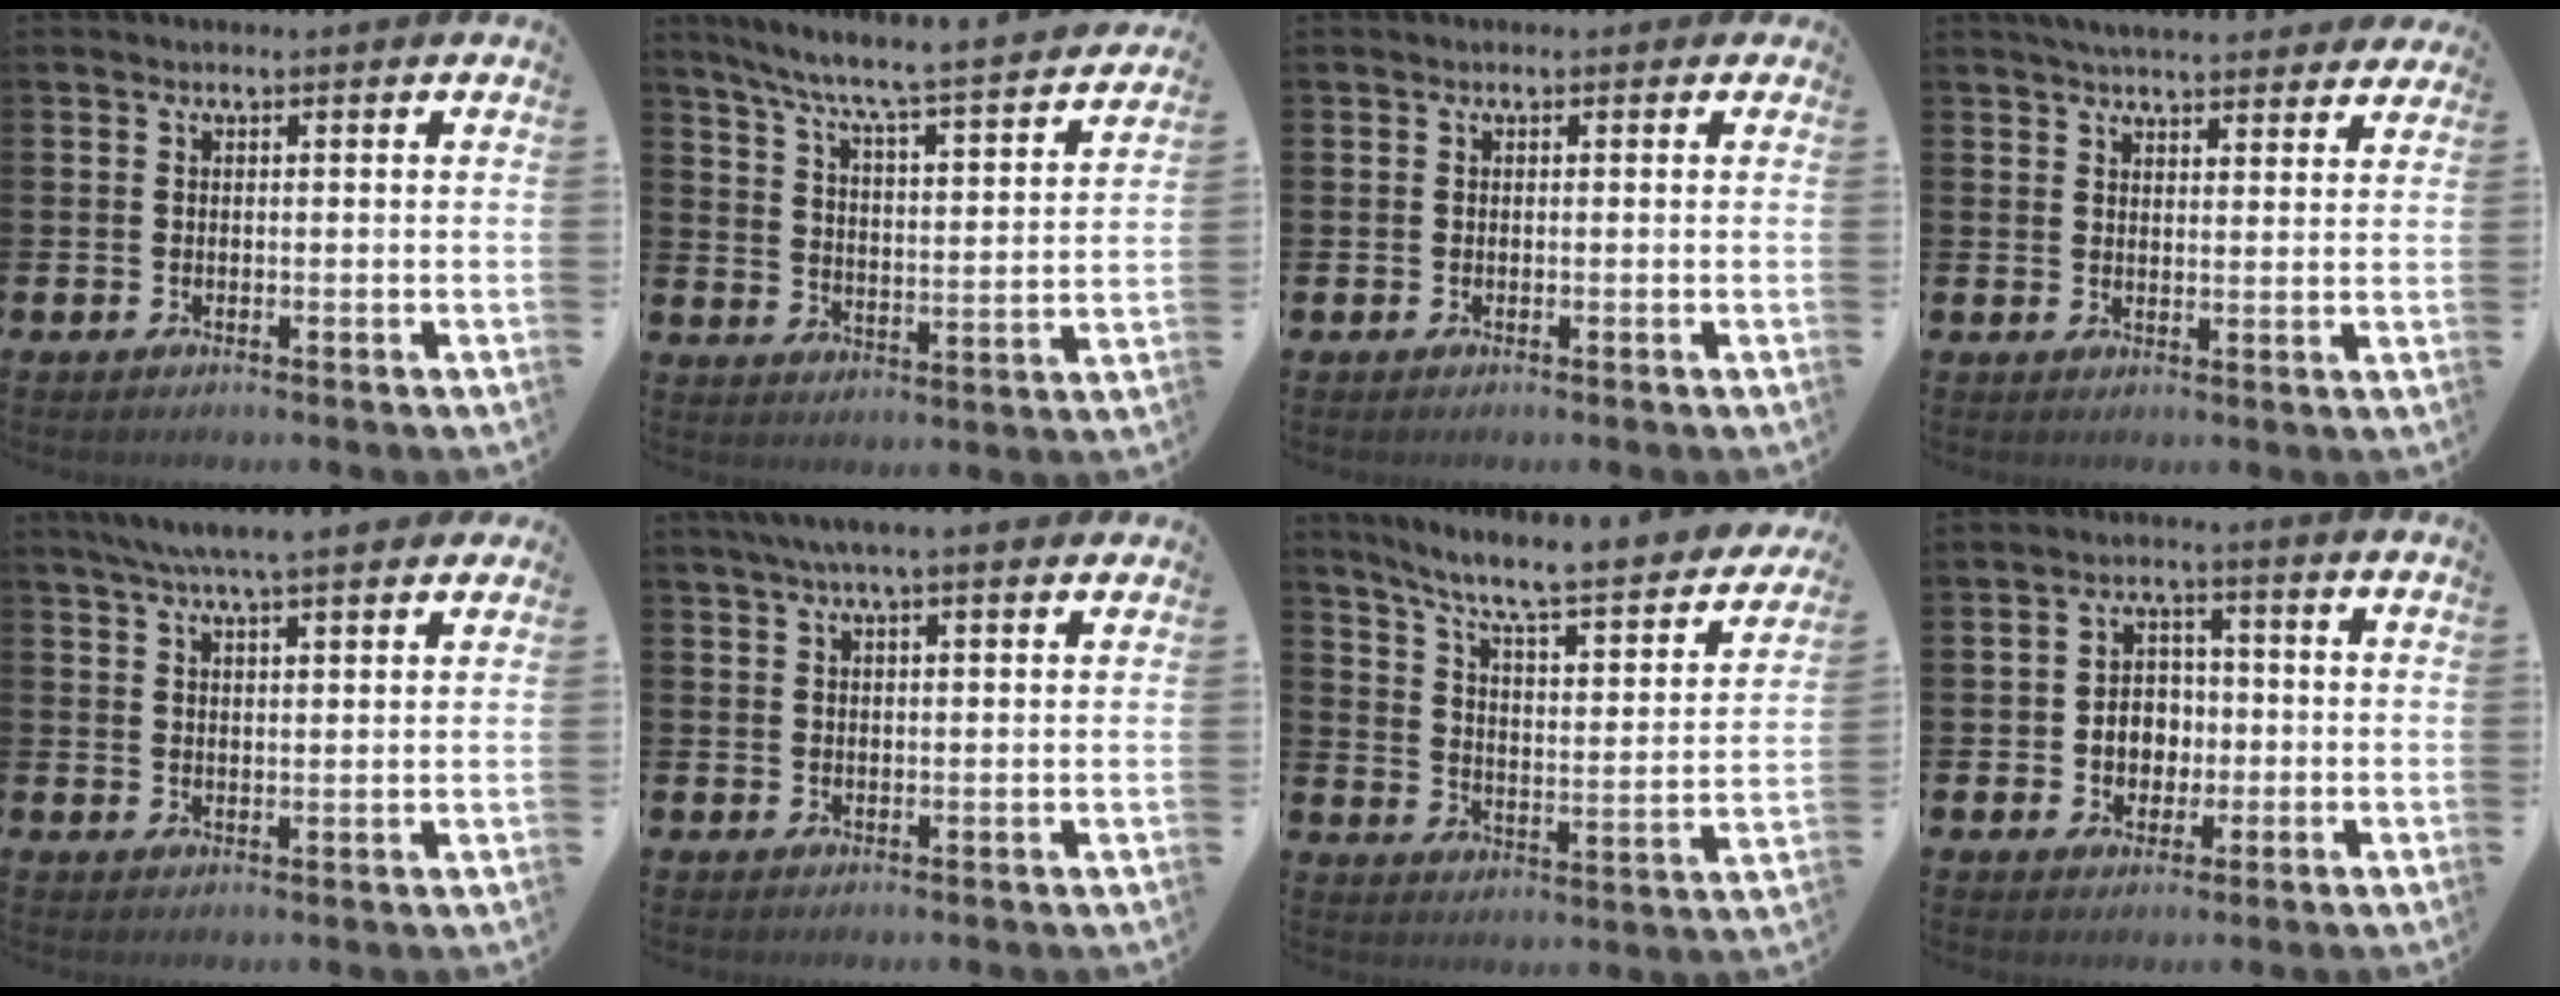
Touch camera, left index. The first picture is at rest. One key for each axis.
{"total": 6.5, "fx": 6.0, "fy": 0.2, "fz": 2.5, "tx": -0.077, "ty": -0.053, "tz": 0.094}
{"total": 0.6, "fx": 0.0, "fy": 0.6, "fz": 0.2, "tx": 0.001, "ty": 0.006, "tz": -0.004}
{"total": 5.0, "fx": 4.8, "fy": 0.9, "fz": 1.1, "tx": -0.028, "ty": -0.022, "tz": 0.087}
{"total": 6.3, "fx": 5.7, "fy": 0.6, "fz": 2.5, "tx": -0.051, "ty": -0.019, "tz": 0.101}
{"total": 4.6, "fx": 3.9, "fy": 0.4, "fz": 2.4, "tx": -0.045, "ty": -0.006, "tz": 0.068}
{"total": 8.0, "fx": 6.5, "fy": 1.6, "fz": 4.3, "tx": -0.096, "ty": -0.056, "tz": 0.099}
{"total": 4.3, "fx": -0.5, "fy": 3.9, "fz": 1.9, "tx": -0.025, "ty": 0.004, "tz": -0.019}